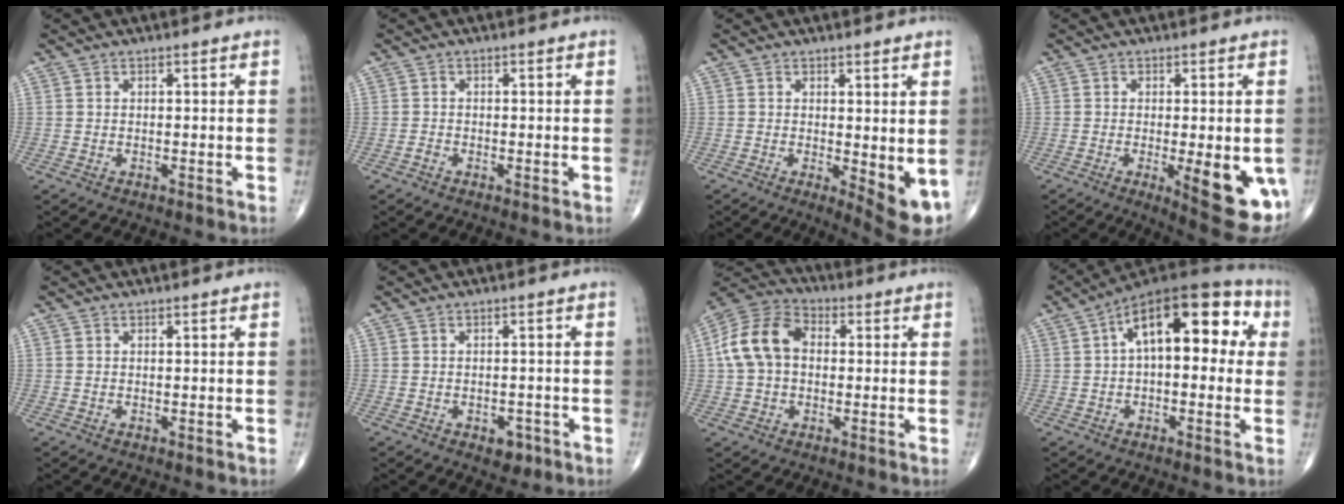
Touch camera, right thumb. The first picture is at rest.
{"total": 0.8, "force": [-0.5, 0.4, 0.5], "torque": [-0.007, -0.001, -0.013]}
{"total": 6.8, "force": [-0.3, 2.4, 6.3], "torque": [-0.079, -0.017, 0.001]}
{"total": 12.3, "force": [-3.2, 3.8, 11.3], "torque": [-0.135, -0.022, -0.032]}
{"total": 0.0}
{"total": 3.1, "force": [-1.5, 2.0, 1.8], "torque": [-0.009, 0.003, -0.016]}
{"total": 12.4, "force": [1.0, 8.9, 8.6], "torque": [-0.162, 0.033, 0.008]}
{"total": 18.2, "force": [3.9, 8.9, 15.4], "torque": [-0.195, 0.042, 0.048]}